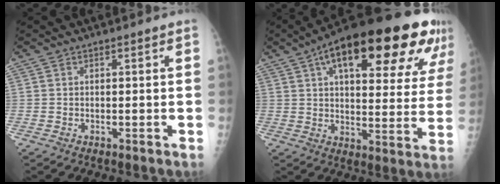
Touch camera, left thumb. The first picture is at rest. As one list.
[{"total": 29.3, "force": [15.2, 10.7, 22.7], "torque": [-0.302, 0.003, 0.214]}]